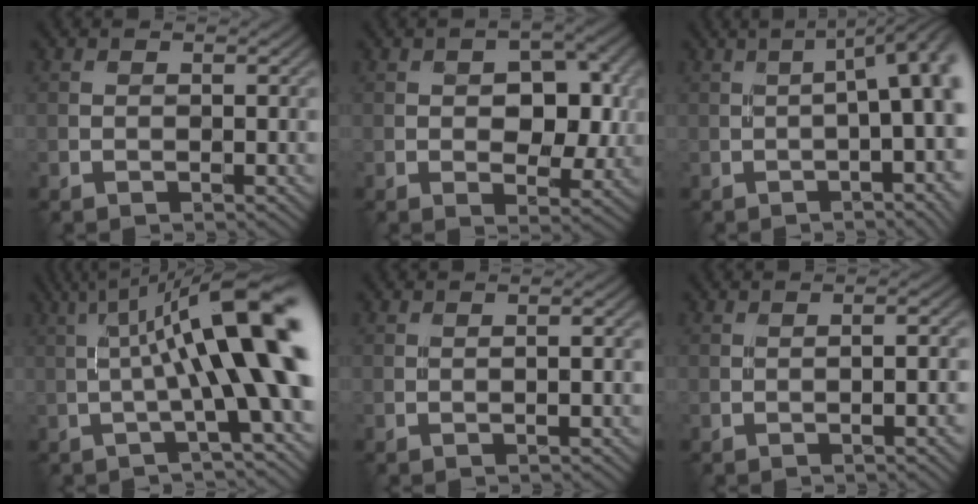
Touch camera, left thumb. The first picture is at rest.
{"total": 5.8, "force": [0.3, 3.5, 4.6], "torque": [-0.062, -0.002, 0.004]}
{"total": 13.4, "force": [-0.2, 3.5, 13.0], "torque": [-0.139, 0.022, -0.009]}
{"total": 14.2, "force": [1.4, 2.5, 13.9], "torque": [-0.190, 0.019, 0.026]}
{"total": 0.7, "force": [-0.1, -0.6, 0.4], "torque": [-0.012, 0.003, -0.003]}
{"total": 3.2, "force": [-0.8, 0.3, 3.1], "torque": [-0.043, 0.004, -0.013]}